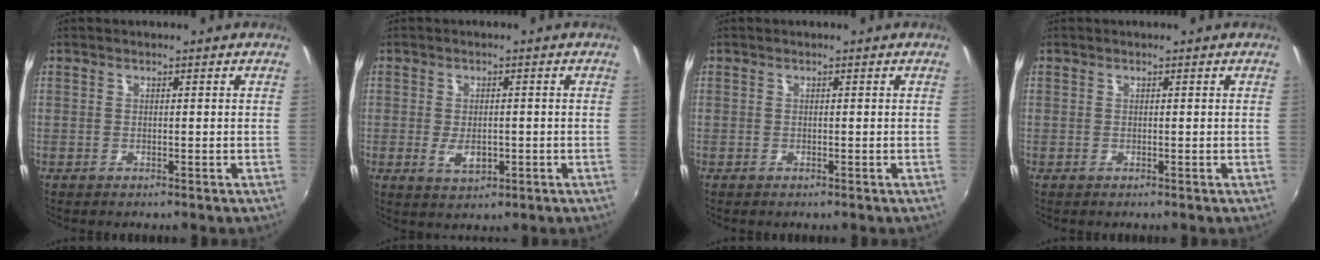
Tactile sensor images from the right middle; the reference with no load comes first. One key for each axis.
{"total": 3.8, "fx": -0.9, "fy": 2.2, "fz": 3.0, "tx": -0.053, "ty": -0.008, "tz": -0.012}
{"total": 0.0}
{"total": 0.0}